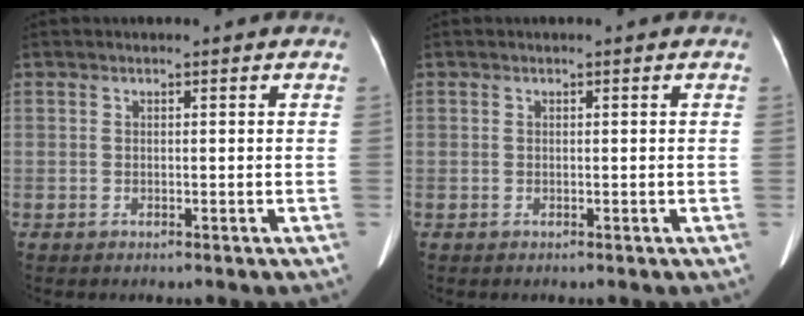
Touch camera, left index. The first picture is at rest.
{"total": 0.0}